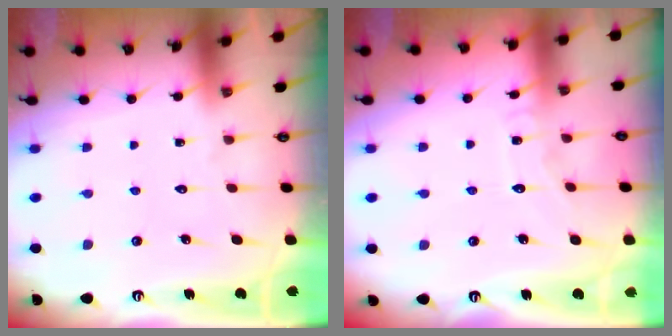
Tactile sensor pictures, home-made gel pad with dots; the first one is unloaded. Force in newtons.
{"total": 5.3, "press": 5.2, "slide": 0.5}